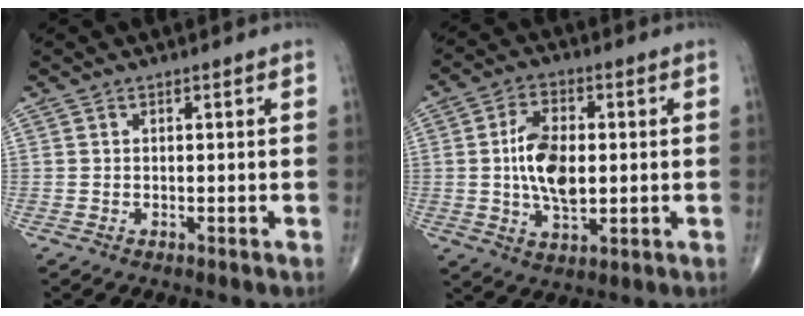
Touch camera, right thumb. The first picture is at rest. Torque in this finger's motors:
{"motor_torque": [1.77, 2.31, 1.27, -0.02, 0.17]}